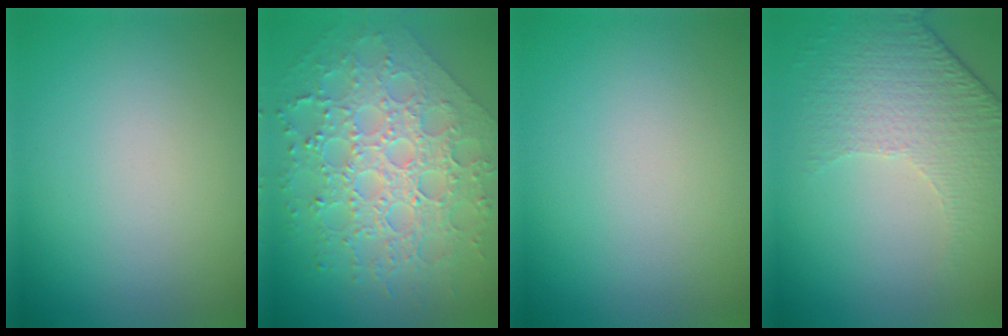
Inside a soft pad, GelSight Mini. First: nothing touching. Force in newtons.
{"total": 8.4, "press": 6.1, "slide": 5.8}
{"total": 0.0}
{"total": 4.8, "press": 3.4, "slide": 3.4}